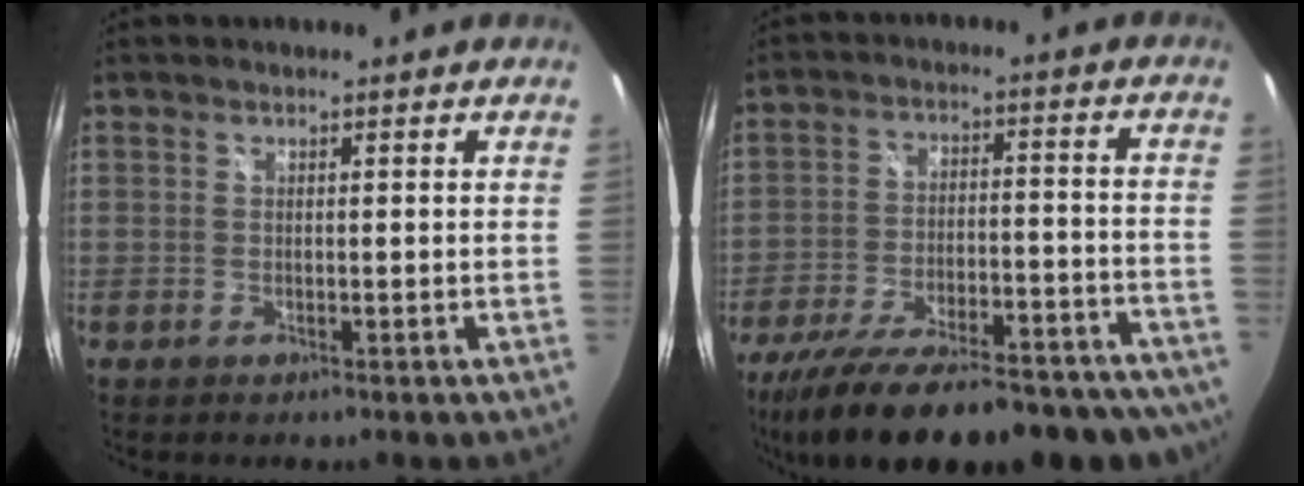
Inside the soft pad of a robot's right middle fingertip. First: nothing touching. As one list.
[{"total": 29.9, "force": [-24.5, 9.1, 14.5], "torque": [-0.256, -0.035, -0.333]}]